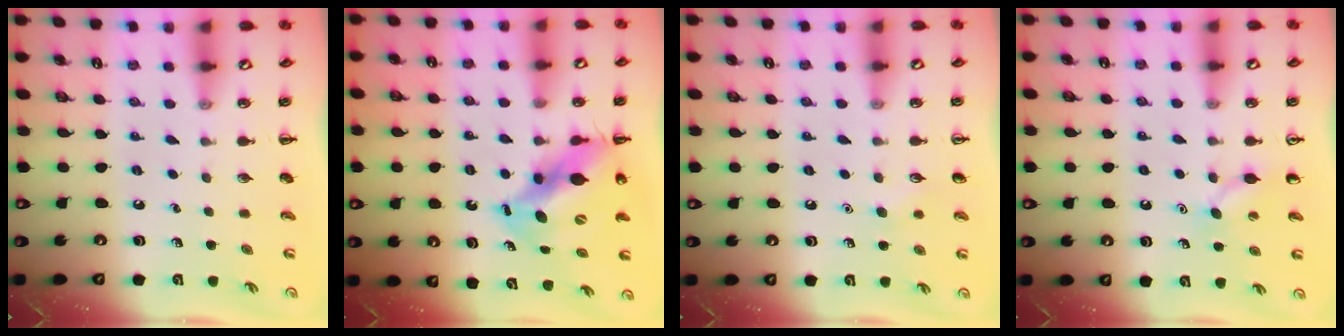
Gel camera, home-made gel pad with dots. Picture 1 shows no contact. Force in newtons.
{"total": 12.1, "press": 11.7, "slide": 3.0}
{"total": 6.4, "press": 6.2, "slide": 1.7}
{"total": 7.5, "press": 7.3, "slide": 2.0}